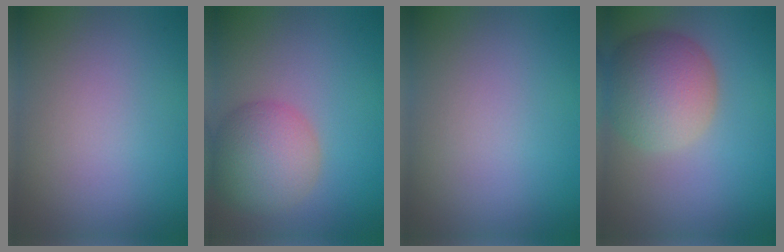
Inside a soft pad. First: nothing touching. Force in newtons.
{"total": 6.0, "press": 6.0, "slide": 0.4}
{"total": 0.0}
{"total": 7.0, "press": 6.9, "slide": 0.6}